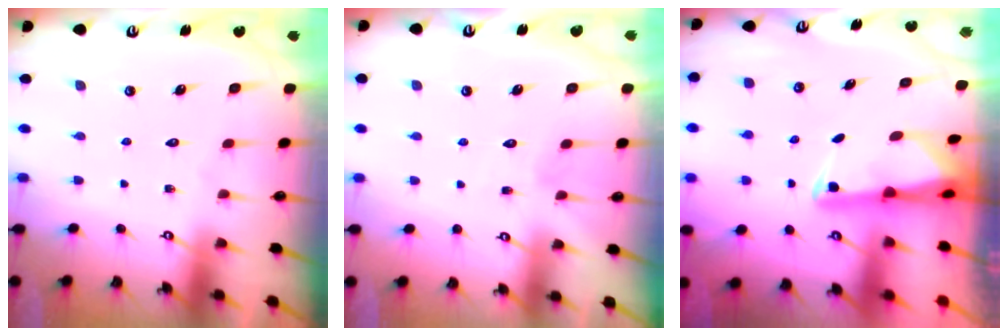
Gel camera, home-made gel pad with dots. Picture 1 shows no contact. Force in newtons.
{"total": 2.7, "press": 2.7, "slide": 0.2}
{"total": 2.4, "press": 2.3, "slide": 0.5}